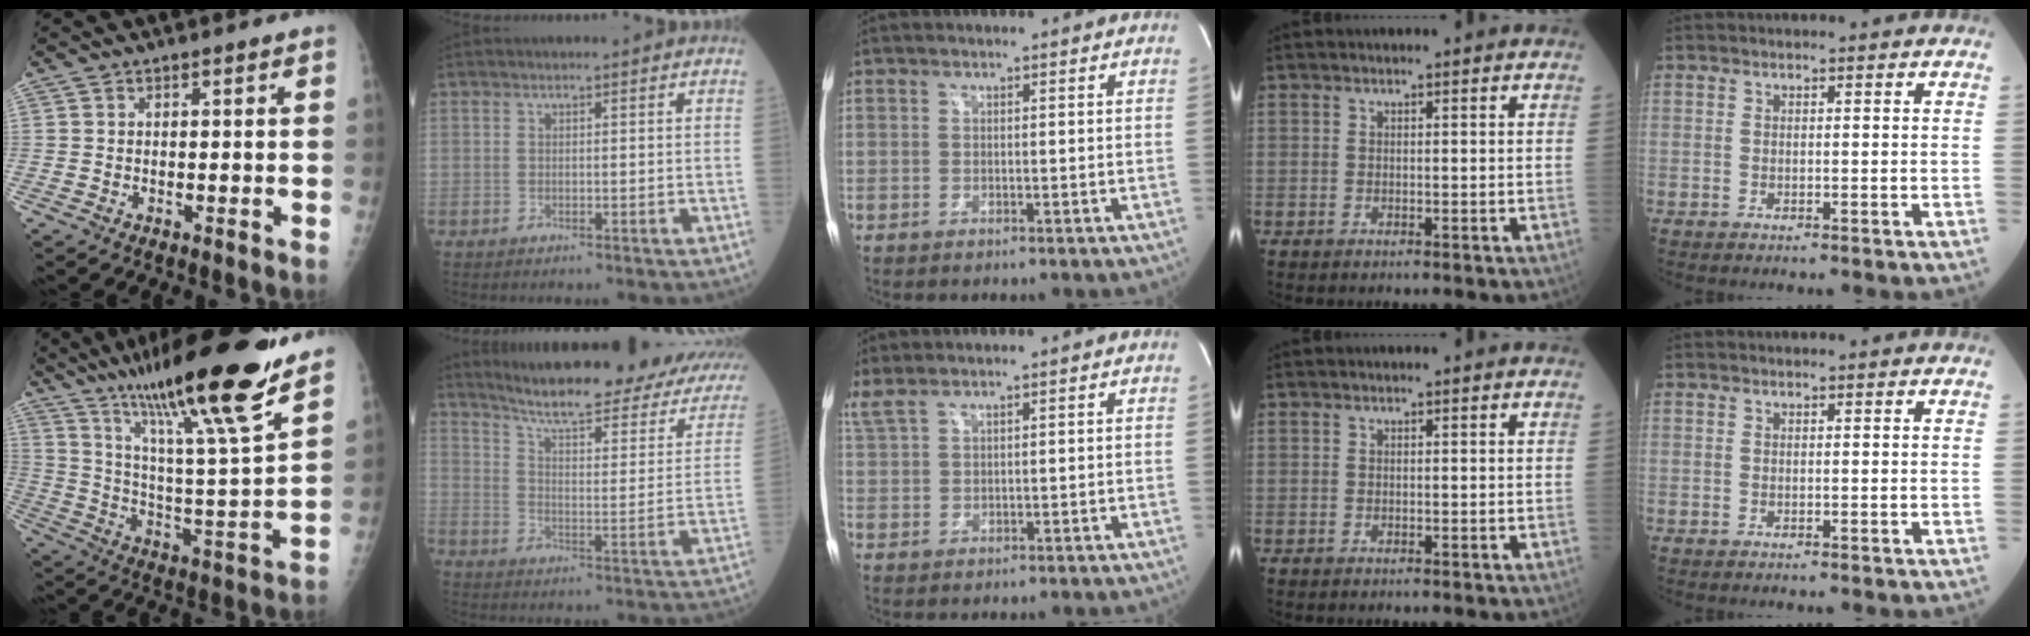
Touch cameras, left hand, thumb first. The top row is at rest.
{"thumb": {"total": 25.4, "force": [18.0, 2.0, 17.9], "torque": [-0.277, -0.063, 0.300]}, "index": {"total": 26.5, "force": [22.1, 4.1, 14.0], "torque": [-0.199, -0.047, 0.277]}, "middle": {"total": 2.6, "force": [2.3, 0.1, 1.2], "torque": [-0.042, 0.016, 0.059]}}